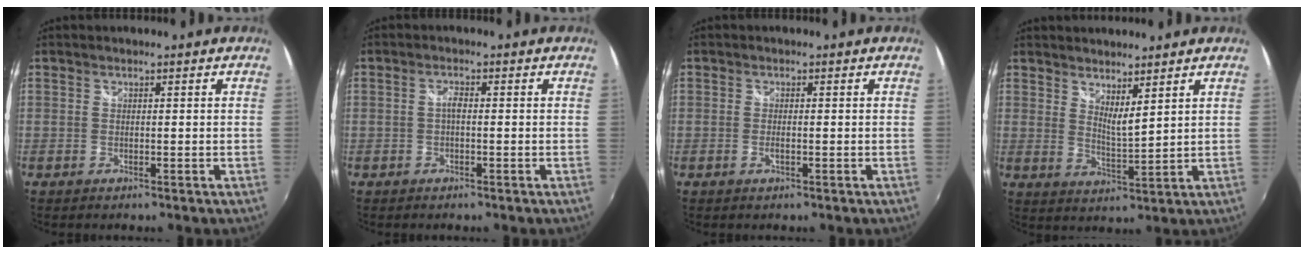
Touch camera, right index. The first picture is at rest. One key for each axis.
{"total": 1.3, "fx": -0.3, "fy": 0.5, "fz": 1.2, "tx": -0.023, "ty": 0.005, "tz": -0.007}
{"total": 1.5, "fx": -0.5, "fy": 0.4, "fz": 1.4, "tx": -0.027, "ty": -0.002, "tz": -0.008}
{"total": 5.1, "fx": 4.2, "fy": 0.7, "fz": 2.8, "tx": -0.044, "ty": -0.007, "tz": 0.070}